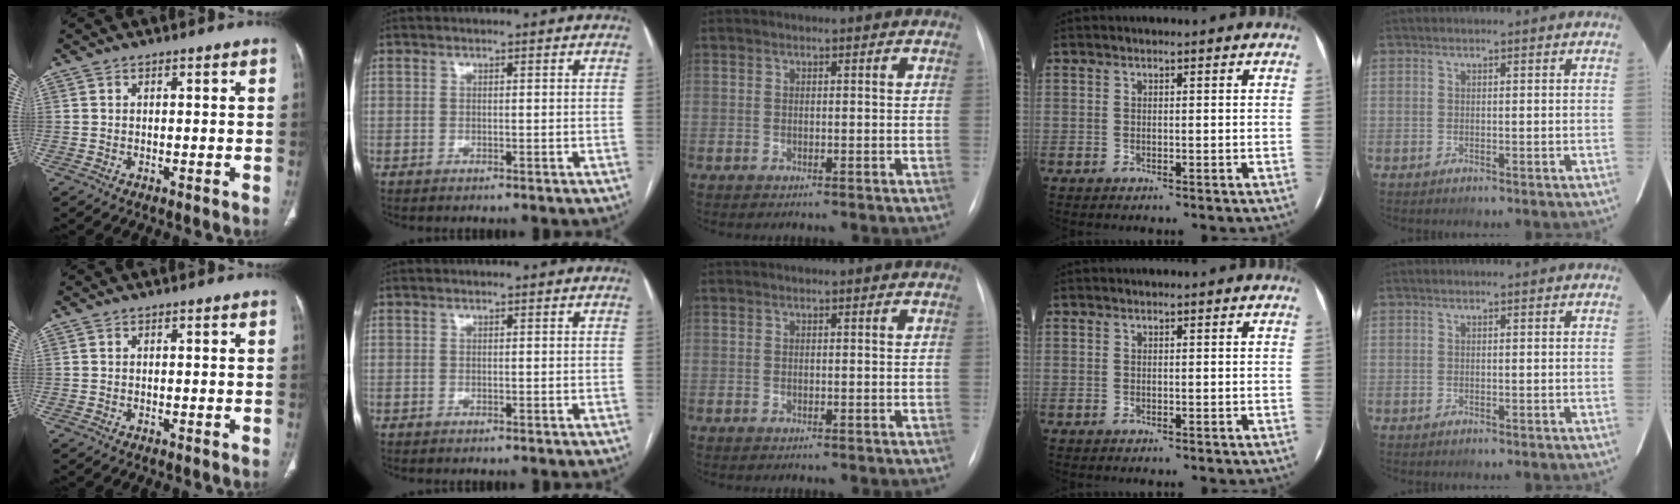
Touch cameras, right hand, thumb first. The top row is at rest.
{}